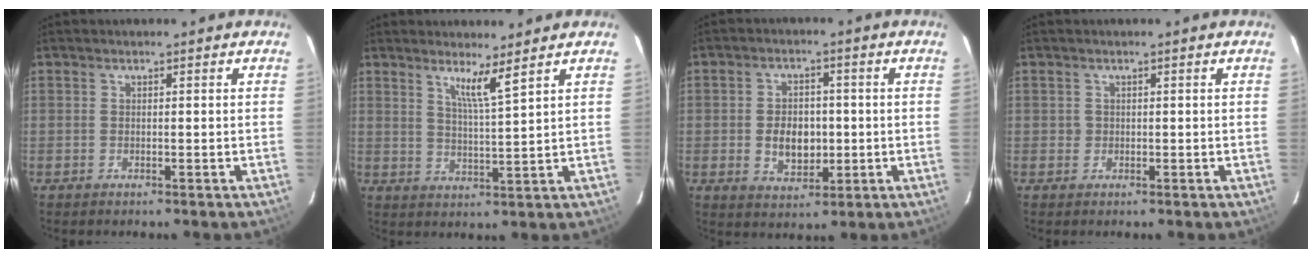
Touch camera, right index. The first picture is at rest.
{"total": 4.8, "force": [3.4, -0.6, 3.4], "torque": [-0.062, -0.008, 0.061]}
{"total": 7.2, "force": [-0.8, 5.0, 5.0], "torque": [-0.096, 0.003, -0.005]}
{"total": 1.0, "force": [-0.1, 1.0, 0.0], "torque": [0.004, 0.001, 0.000]}